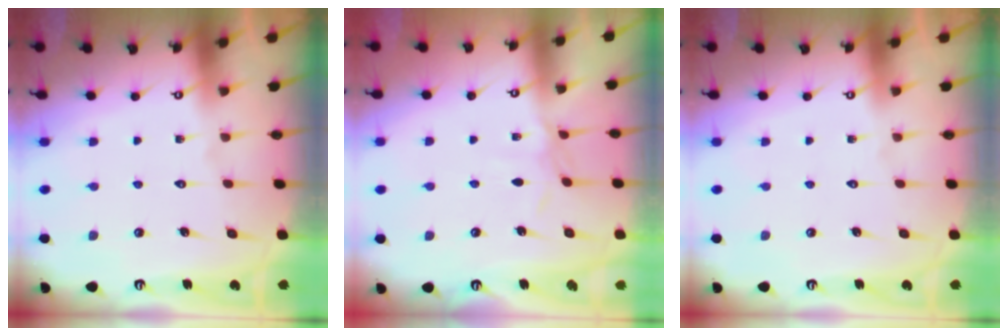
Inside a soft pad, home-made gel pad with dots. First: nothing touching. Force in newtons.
{"total": 3.2, "press": 3.2, "slide": 0.2}
{"total": 0.0}